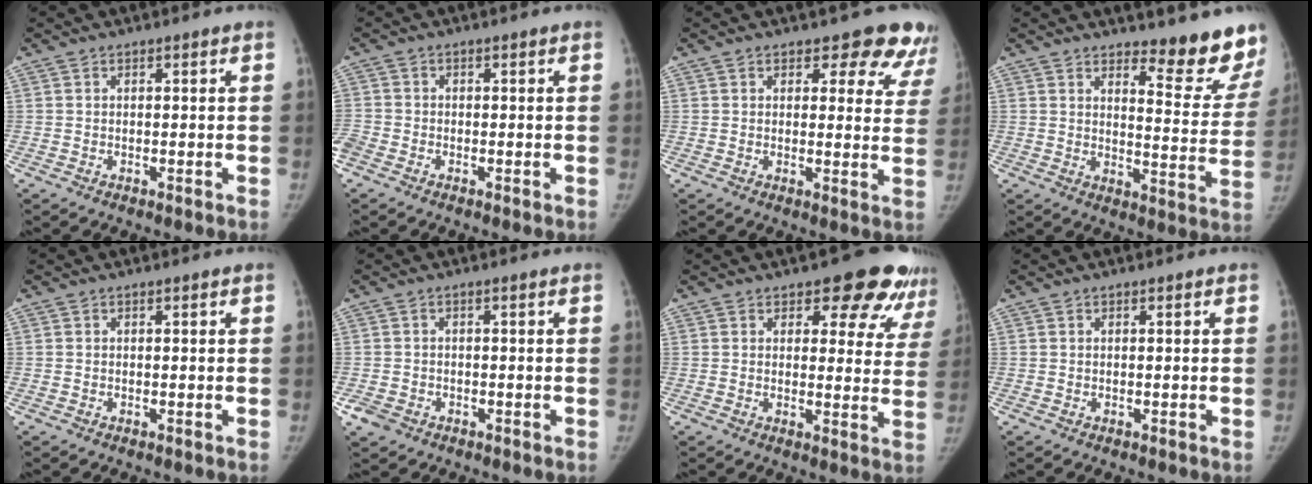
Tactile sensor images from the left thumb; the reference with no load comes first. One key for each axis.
{"total": 3.7, "fx": -1.8, "fy": 2.8, "fz": 1.8, "tx": -0.055, "ty": 0.000, "tz": -0.038}
{"total": 10.5, "fx": 8.8, "fy": 4.7, "fz": 3.4, "tx": 0.018, "ty": -0.048, "tz": 0.079}
{"total": 12.6, "fx": 11.0, "fy": 2.4, "fz": 5.7, "tx": -0.035, "ty": -0.113, "tz": 0.132}
{"total": 0.0}
{"total": 3.0, "fx": -1.7, "fy": 2.2, "fz": 1.1, "tx": -0.026, "ty": 0.007, "tz": -0.027}
{"total": 13.1, "fx": 9.6, "fy": 6.1, "fz": 6.5, "tx": -0.019, "ty": -0.053, "tz": 0.092}
{"total": 0.0}